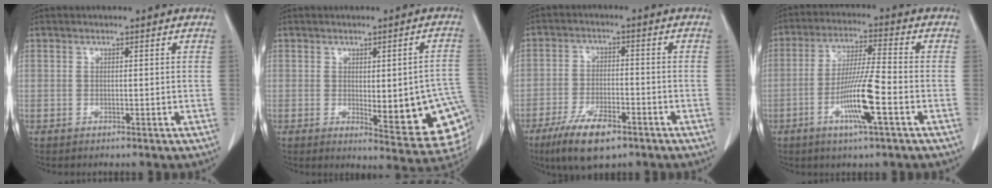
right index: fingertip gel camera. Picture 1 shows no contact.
{"total": 14.6, "force": [-2.4, 3.5, 14.0], "torque": [-0.112, 0.003, -0.013]}
{"total": 8.9, "force": [-5.6, 2.9, 6.2], "torque": [-0.118, -0.010, -0.095]}
{"total": 10.1, "force": [-3.6, 0.0, 9.4], "torque": [-0.180, -0.011, -0.069]}